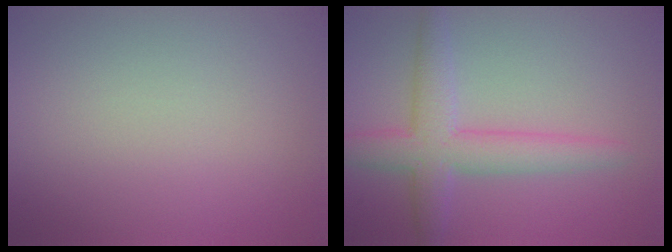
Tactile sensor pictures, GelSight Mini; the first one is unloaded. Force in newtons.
{"total": 4.6, "press": 4.6, "slide": 0.1}